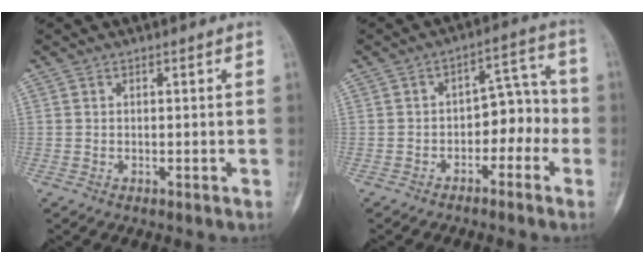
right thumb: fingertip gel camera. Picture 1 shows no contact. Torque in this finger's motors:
{"motor_torque": [-0.21, 0.30, 0.39, -0.38, 0.00]}